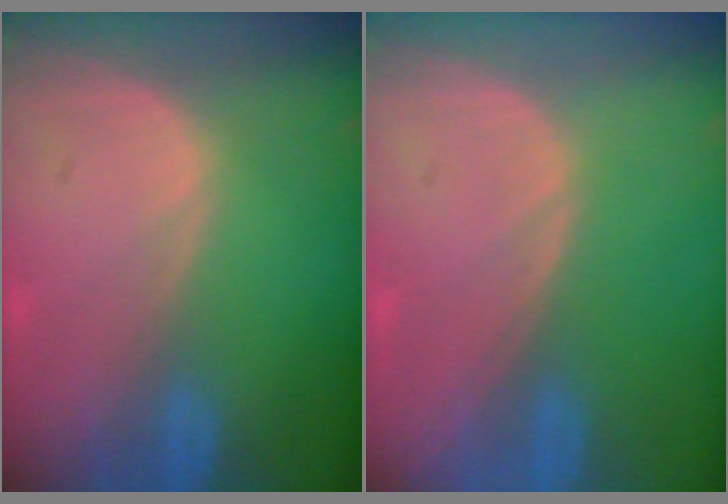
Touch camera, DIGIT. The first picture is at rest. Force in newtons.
{"total": 0.0}